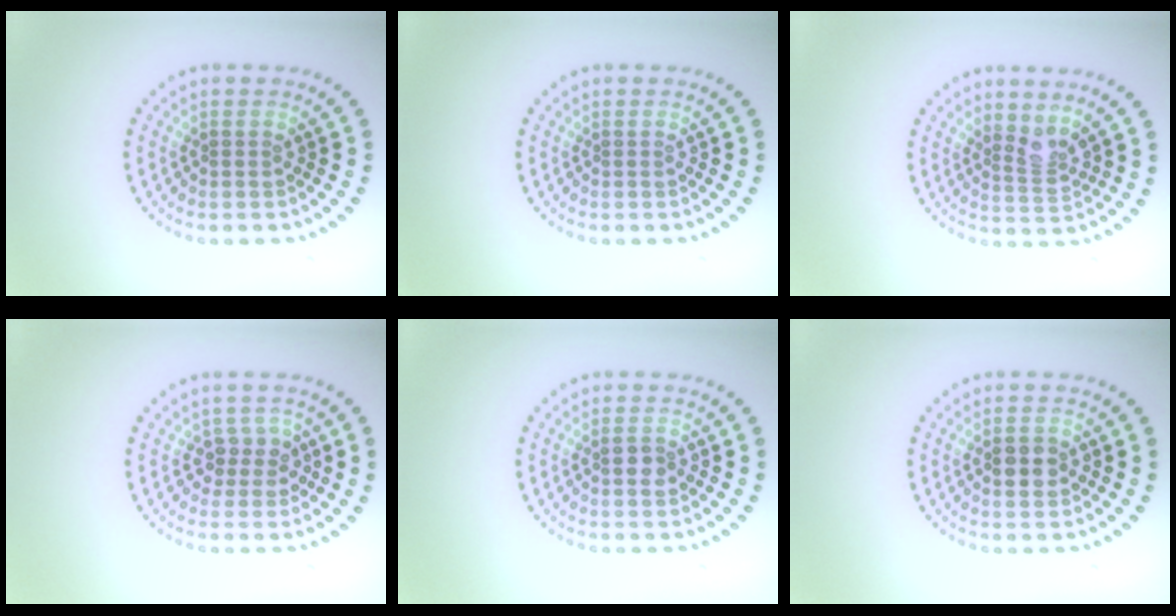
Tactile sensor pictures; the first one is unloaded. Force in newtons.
{"total": 0.0}
{"total": 2.1, "press": 1.5, "slide": 1.5}
{"total": 2.1, "press": 1.8, "slide": 1.0}
{"total": 1.5, "press": 1.5, "slide": 0.3}
{"total": 2.6, "press": 2.6, "slide": 0.2}